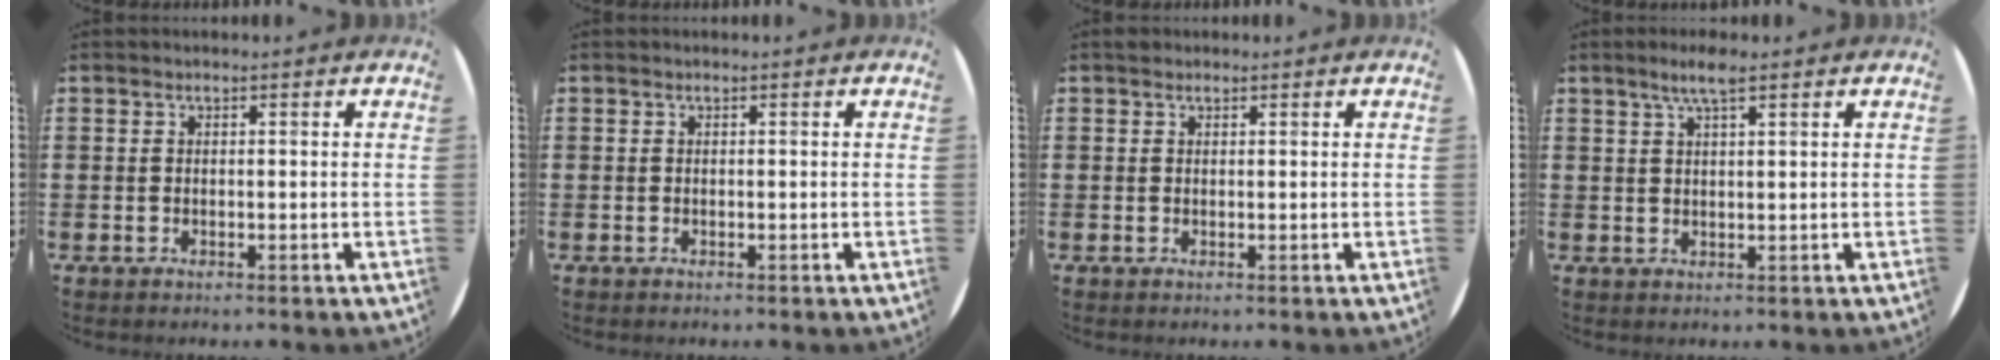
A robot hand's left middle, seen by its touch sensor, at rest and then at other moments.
{"total": 0.0}
{"total": 0.5, "force": [0.4, 0.3, 0.0], "torque": [0.010, 0.001, 0.006]}
{"total": 3.5, "force": [2.4, 0.5, 2.5], "torque": [-0.052, 0.008, 0.041]}